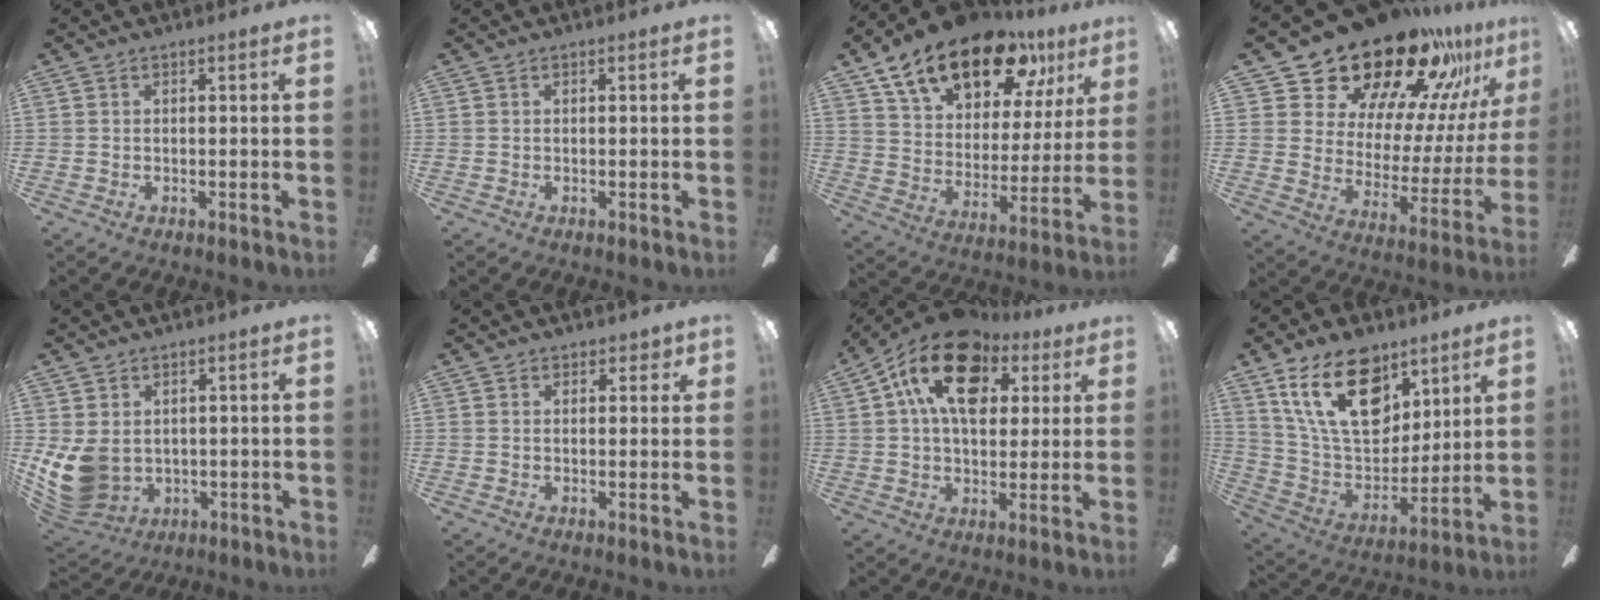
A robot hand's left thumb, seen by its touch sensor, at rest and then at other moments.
{"total": 0.0}
{"total": 19.4, "force": [13.1, 9.8, 10.5], "torque": [-0.173, -0.075, 0.227]}
{"total": 25.4, "force": [21.2, 10.8, 9.1], "torque": [-0.157, -0.153, 0.383]}
{"total": 8.9, "force": [-0.7, 7.0, 5.4], "torque": [-0.142, -0.008, -0.007]}
{"total": 1.5, "force": [0.8, 1.1, 0.8], "torque": [0.000, 0.000, 0.010]}
{"total": 18.5, "force": [8.1, 11.2, 12.3], "torque": [-0.211, -0.013, 0.143]}
{"total": 22.5, "force": [12.5, 12.9, 13.4], "torque": [-0.238, -0.057, 0.223]}